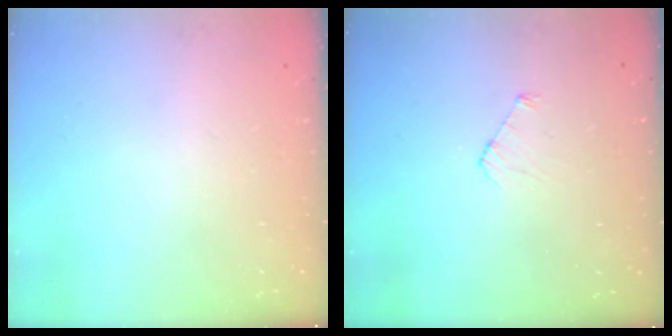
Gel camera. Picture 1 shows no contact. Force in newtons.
{"total": 3.7, "press": 3.6, "slide": 0.3}